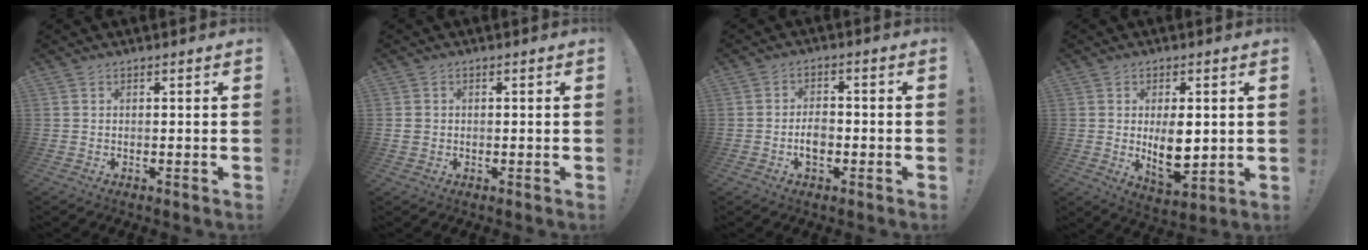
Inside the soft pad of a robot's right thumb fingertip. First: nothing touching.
{"total": 1.8, "force": [0.2, 1.7, 0.7], "torque": [-0.005, 0.001, 0.003]}
{"total": 4.8, "force": [-1.6, 3.0, 3.4], "torque": [-0.049, 0.002, -0.032]}
{"total": 10.3, "force": [0.8, 5.3, 8.8], "torque": [-0.124, -0.018, 0.016]}